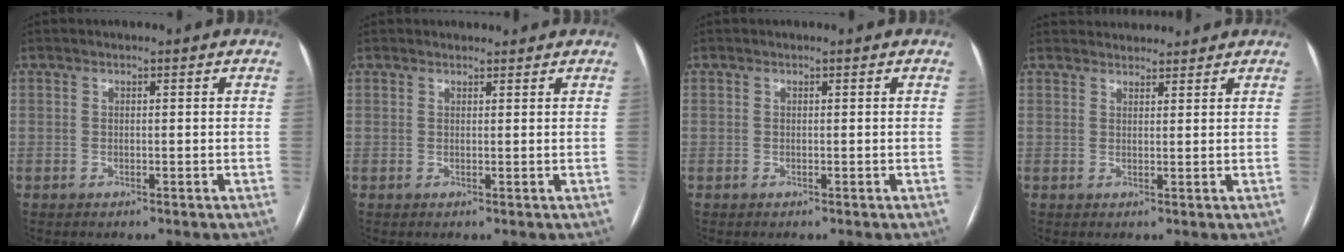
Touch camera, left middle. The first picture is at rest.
{"total": 1.9, "force": [1.8, 0.6, 0.2], "torque": [-0.005, 0.016, 0.026]}
{"total": 0.0}
{"total": 6.3, "force": [6.0, 1.6, 0.8], "torque": [-0.005, 0.031, 0.079]}